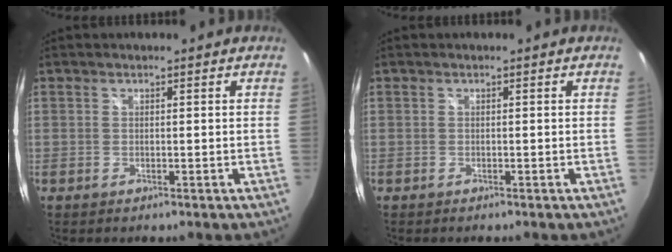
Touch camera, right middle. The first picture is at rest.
{"total": 0.0}